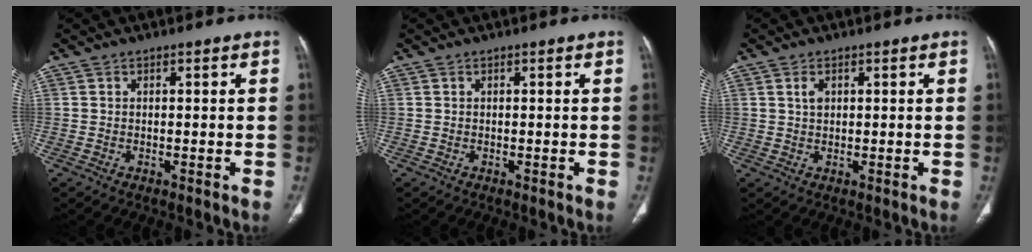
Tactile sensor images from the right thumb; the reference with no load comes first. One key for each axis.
{"total": 0.0}
{"total": 2.0, "fx": 0.7, "fy": 1.3, "fz": 1.3, "tx": -0.023, "ty": -0.001, "tz": 0.016}